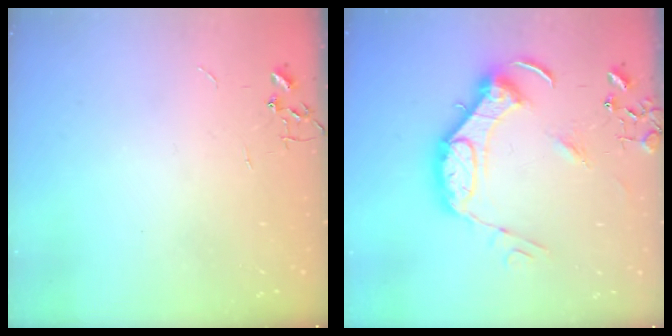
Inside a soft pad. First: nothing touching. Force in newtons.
{"total": 18.1, "press": 18.0, "slide": 1.8}